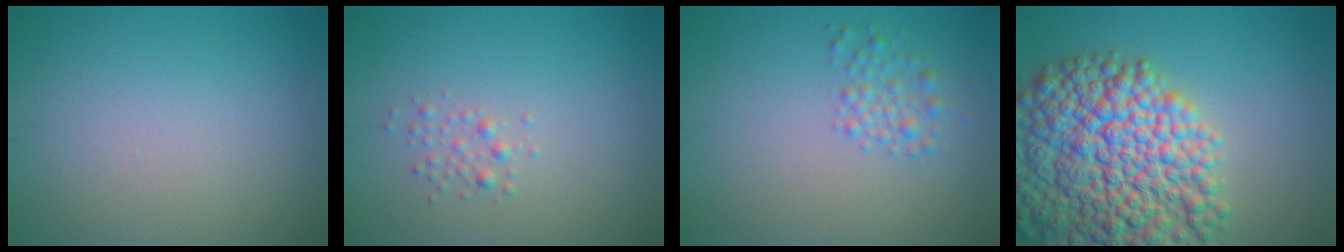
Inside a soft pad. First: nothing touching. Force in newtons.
{"total": 1.2, "press": 1.2, "slide": 0.0}
{"total": 1.8, "press": 1.8, "slide": 0.1}
{"total": 13.8, "press": 13.8, "slide": 0.7}